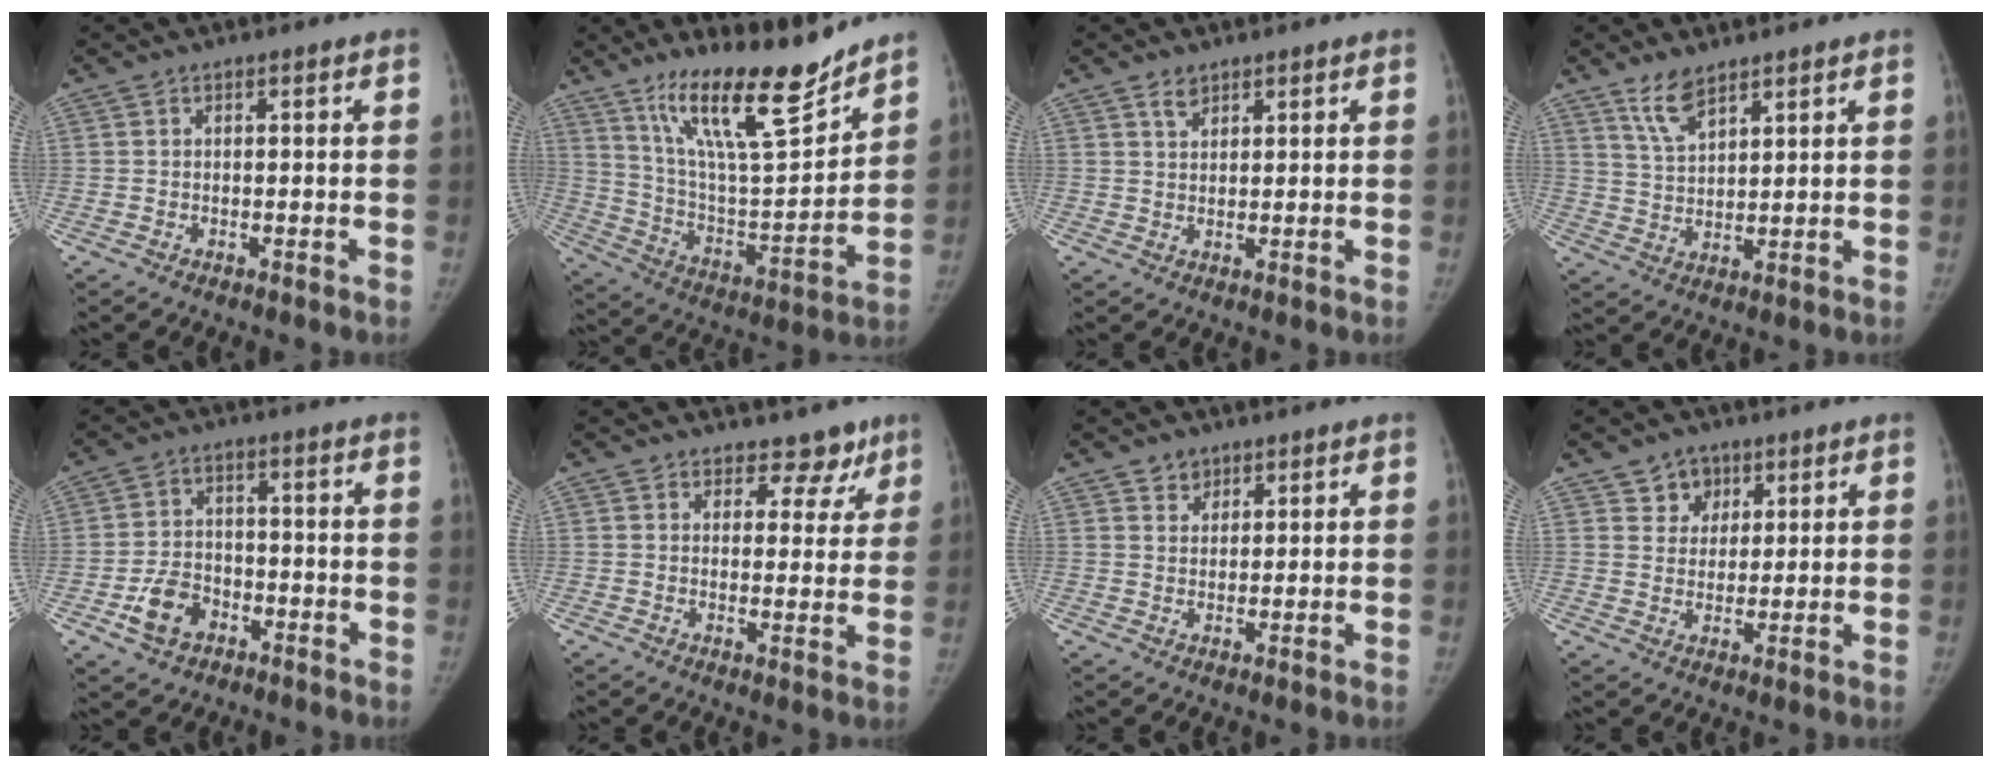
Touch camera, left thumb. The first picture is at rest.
{"total": 19.9, "force": [15.1, 3.9, 12.3], "torque": [-0.173, -0.093, 0.268]}
{"total": 2.3, "force": [1.7, 1.2, 0.9], "torque": [-0.009, -0.010, 0.033]}
{"total": 5.8, "force": [4.3, 2.1, 3.2], "torque": [-0.052, -0.025, 0.089]}
{"total": 7.6, "force": [-3.5, 5.4, 4.0], "torque": [-0.062, 0.022, -0.060]}
{"total": 6.3, "force": [4.9, 3.9, 1.0], "torque": [0.030, -0.028, 0.056]}
{"total": 2.7, "force": [1.9, 1.9, 0.4], "torque": [0.013, -0.012, 0.030]}
{"total": 5.1, "force": [2.9, 4.1, 0.7], "torque": [0.018, -0.015, 0.048]}